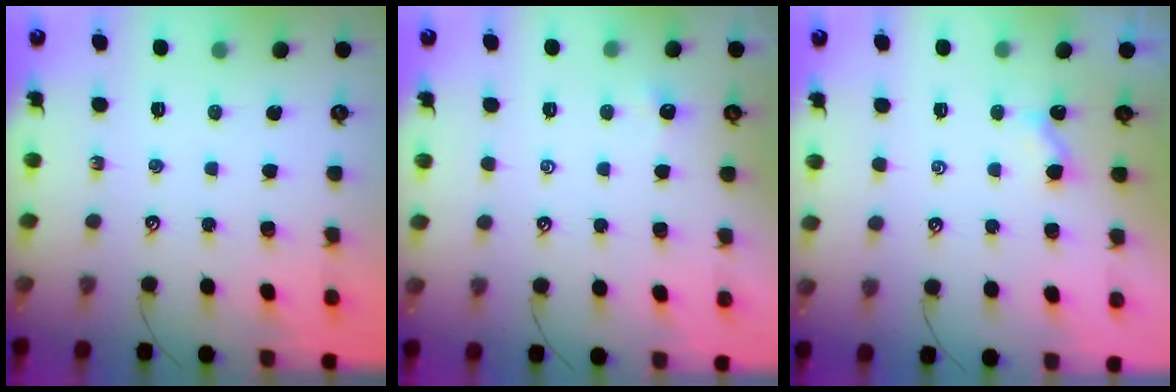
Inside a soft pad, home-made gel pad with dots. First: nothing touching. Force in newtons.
{"total": 0.0}
{"total": 4.0, "press": 4.0, "slide": 0.0}